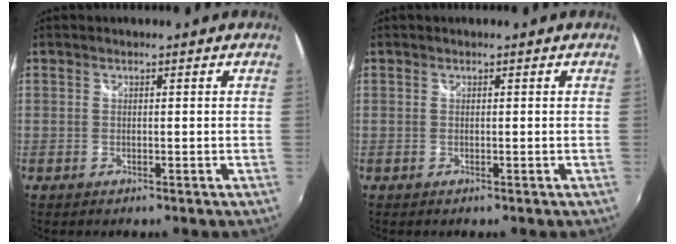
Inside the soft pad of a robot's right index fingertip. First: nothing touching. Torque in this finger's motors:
{"motor_torque": [0.34, 0.05, -0.01, 0.01]}